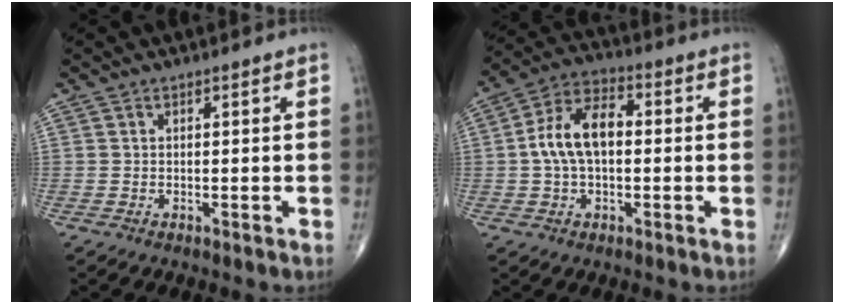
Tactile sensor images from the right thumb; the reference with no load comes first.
{"total": 10.9, "force": [0.3, 6.3, 8.8], "torque": [-0.165, 0.030, -0.002]}